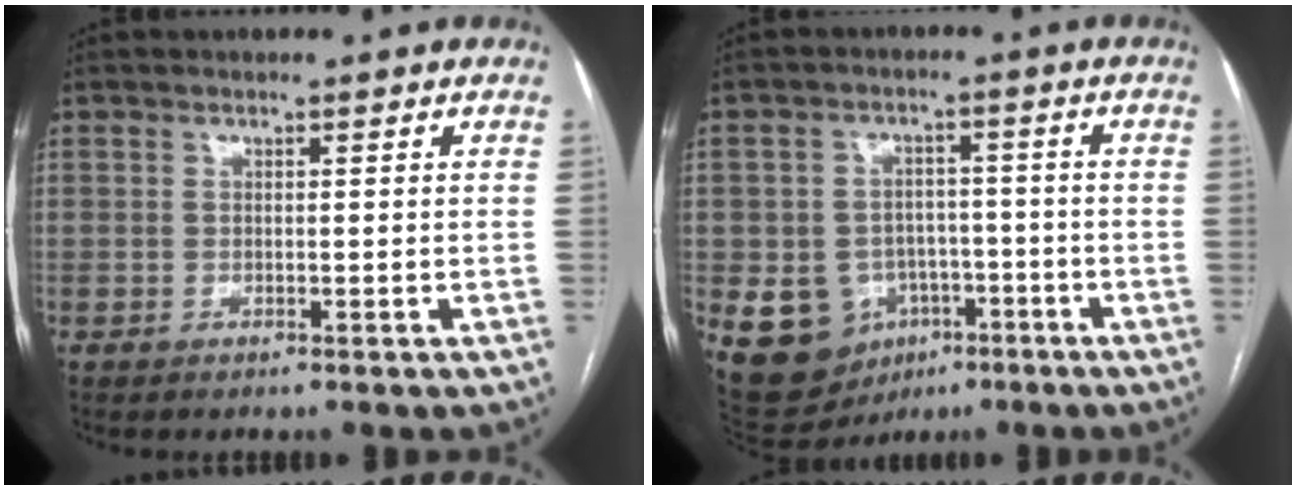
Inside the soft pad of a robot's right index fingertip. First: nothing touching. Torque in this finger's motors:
{"motor_torque": [-0.10, -0.13, -0.58, -0.21]}